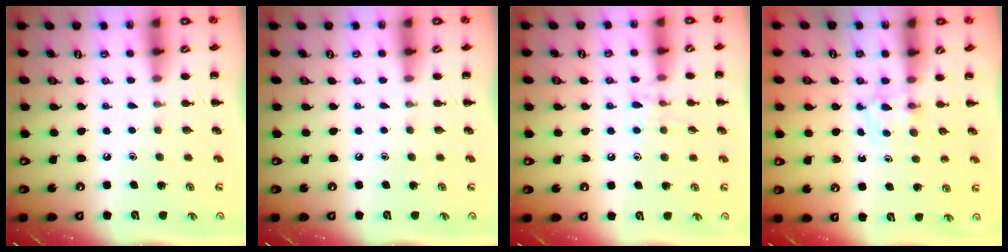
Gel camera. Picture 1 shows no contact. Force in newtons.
{"total": 0.0}
{"total": 7.7, "press": 7.5, "slide": 1.4}
{"total": 2.8, "press": 2.5, "slide": 1.4}